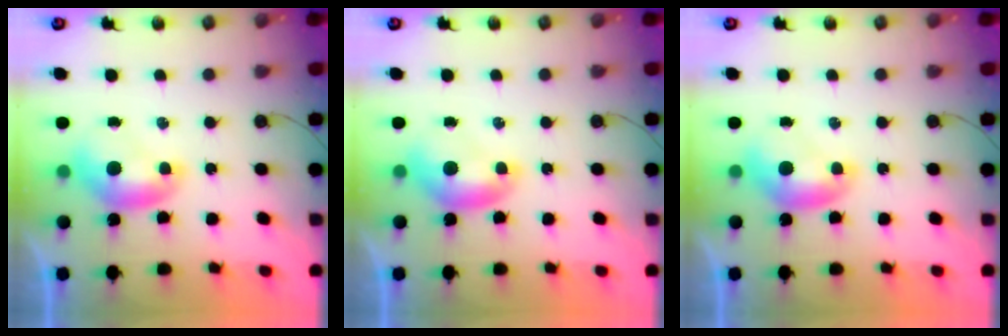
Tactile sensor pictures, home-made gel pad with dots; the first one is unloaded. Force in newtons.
{"total": 0.0}
{"total": 0.0}